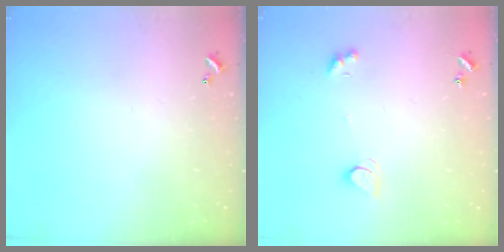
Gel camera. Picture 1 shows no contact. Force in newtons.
{"total": 2.1, "press": 2.1, "slide": 0.4}